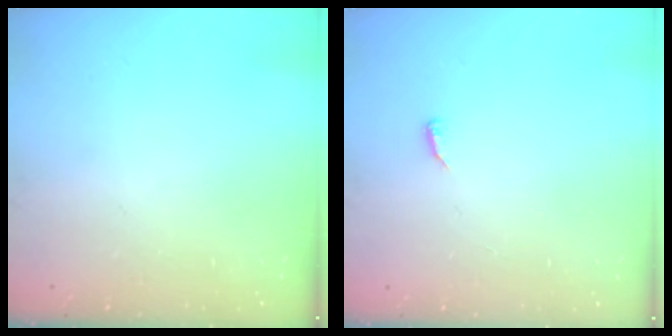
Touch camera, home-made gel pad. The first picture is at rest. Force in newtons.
{"total": 4.3, "press": 4.2, "slide": 0.6}